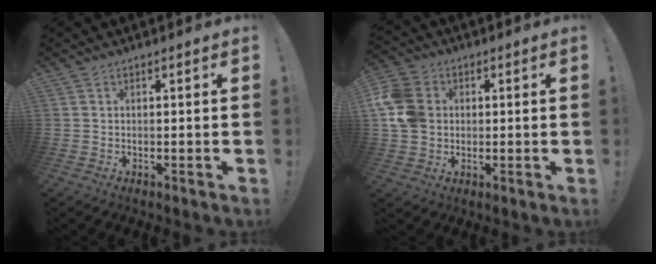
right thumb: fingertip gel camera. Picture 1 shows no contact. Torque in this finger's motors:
{"motor_torque": [0.20, 0.23, 0.20, 0.48, 0.08]}